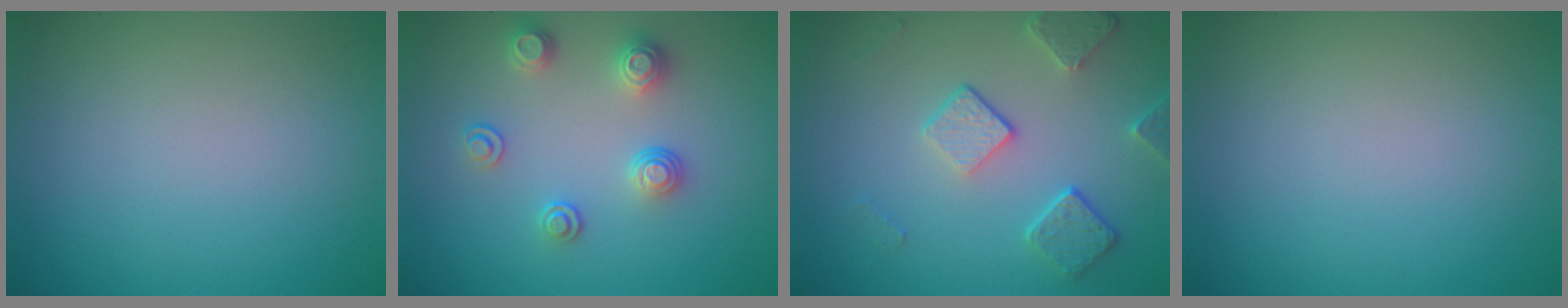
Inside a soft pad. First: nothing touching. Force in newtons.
{"total": 2.6, "press": 2.6, "slide": 0.6}
{"total": 4.0, "press": 3.2, "slide": 2.5}
{"total": 0.0}